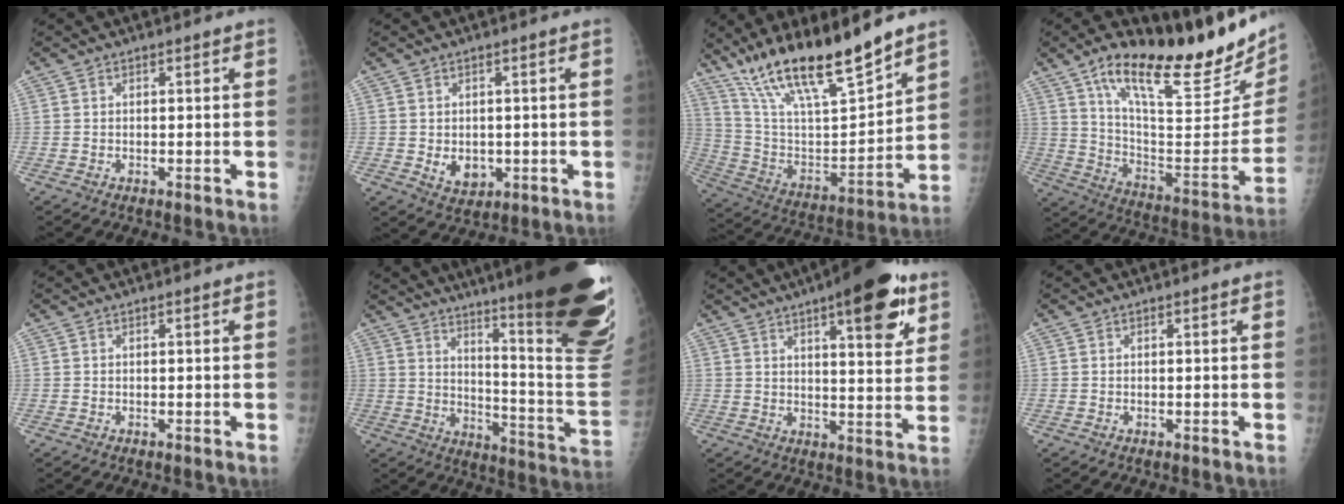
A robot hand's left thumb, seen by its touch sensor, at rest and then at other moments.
{"total": 4.6, "force": [-0.5, 3.6, 2.8], "torque": [-0.025, -0.005, 0.007]}
{"total": 22.1, "force": [17.0, 4.2, 13.4], "torque": [-0.216, -0.072, 0.313]}
{"total": 29.3, "force": [19.4, 8.3, 20.4], "torque": [-0.274, -0.071, 0.312]}
{"total": 0.0}
{"total": 32.8, "force": [19.7, 4.7, 25.7], "torque": [-0.244, -0.096, 0.276]}
{"total": 15.4, "force": [8.3, 4.6, 12.1], "torque": [-0.137, -0.031, 0.111]}
{"total": 0.0}